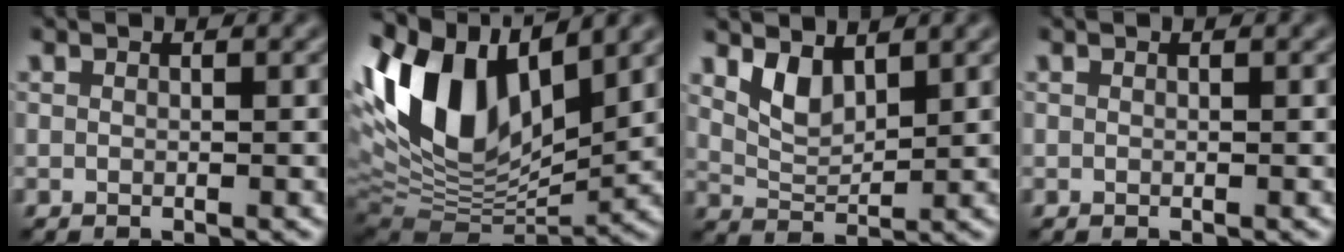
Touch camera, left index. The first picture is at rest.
{"total": 14.1, "force": [4.3, 7.1, 11.4], "torque": [-0.224, 0.016, 0.077]}
{"total": 2.4, "force": [1.4, 1.2, 1.6], "torque": [-0.037, -0.011, 0.036]}
{"total": 0.0}